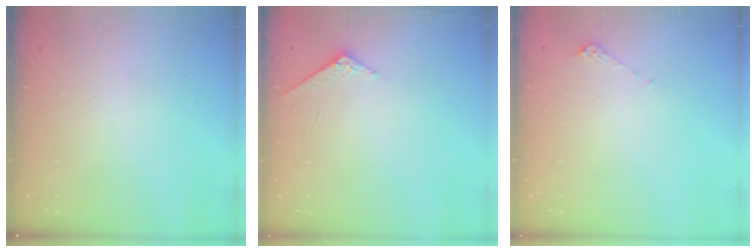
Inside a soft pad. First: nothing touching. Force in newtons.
{"total": 3.9, "press": 3.9, "slide": 0.5}
{"total": 4.3, "press": 4.2, "slide": 0.5}